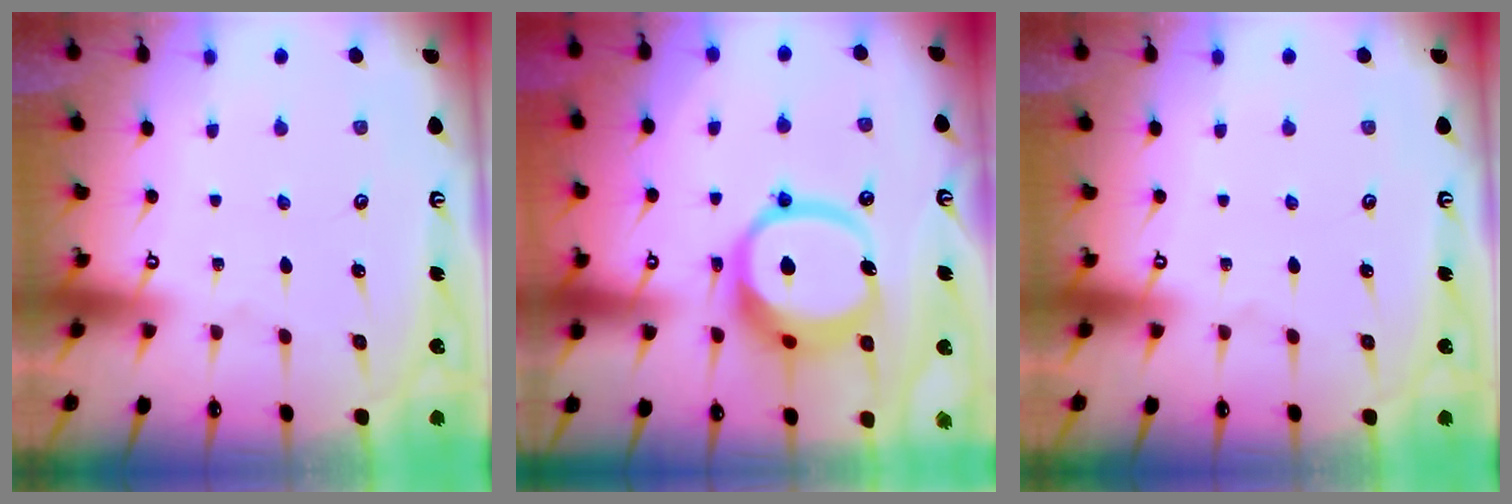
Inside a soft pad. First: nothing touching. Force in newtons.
{"total": 14.3, "press": 14.2, "slide": 1.9}
{"total": 0.0}